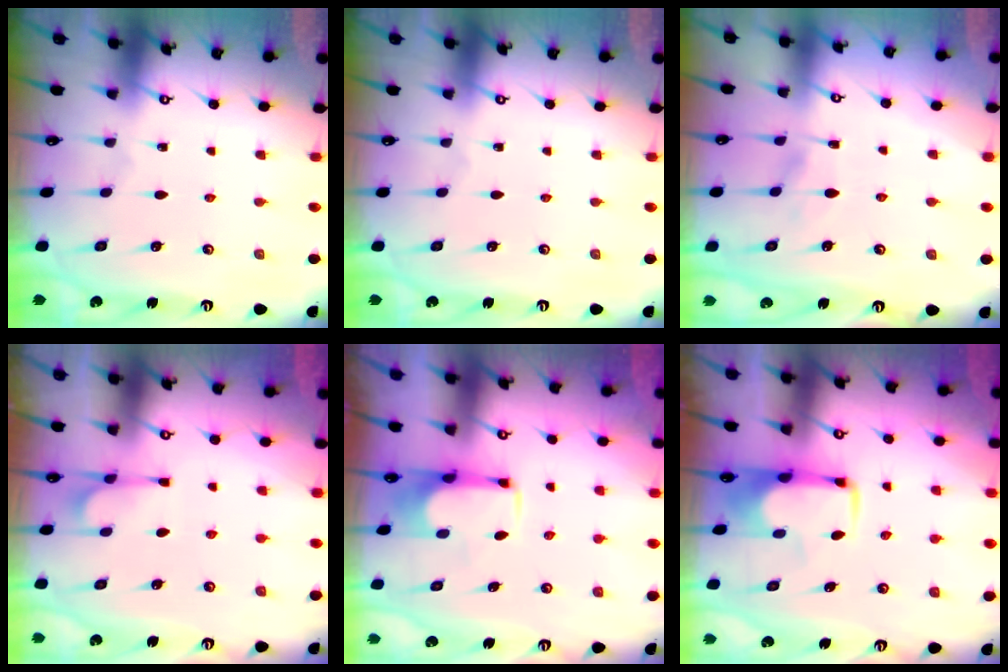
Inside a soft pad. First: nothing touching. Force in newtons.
{"total": 0.0}
{"total": 1.3, "press": 0.8, "slide": 1.0}
{"total": 2.5, "press": 2.0, "slide": 1.4}
{"total": 0.9, "press": 0.2, "slide": 0.9}
{"total": 1.8, "press": 1.7, "slide": 0.5}